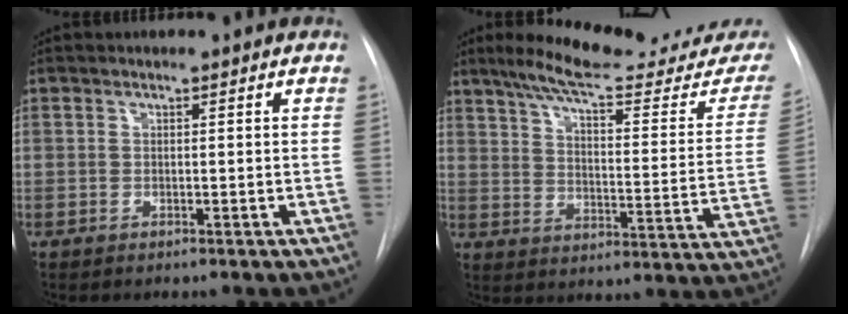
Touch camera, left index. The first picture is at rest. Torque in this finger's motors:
{"motor_torque": [0.80, -1.16, 0.22, 0.05]}